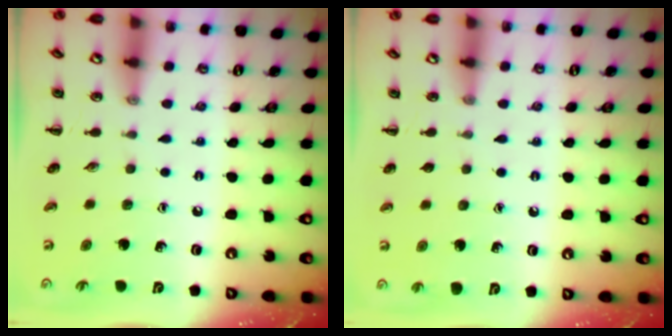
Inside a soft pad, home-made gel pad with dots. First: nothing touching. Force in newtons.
{"total": 0.0}